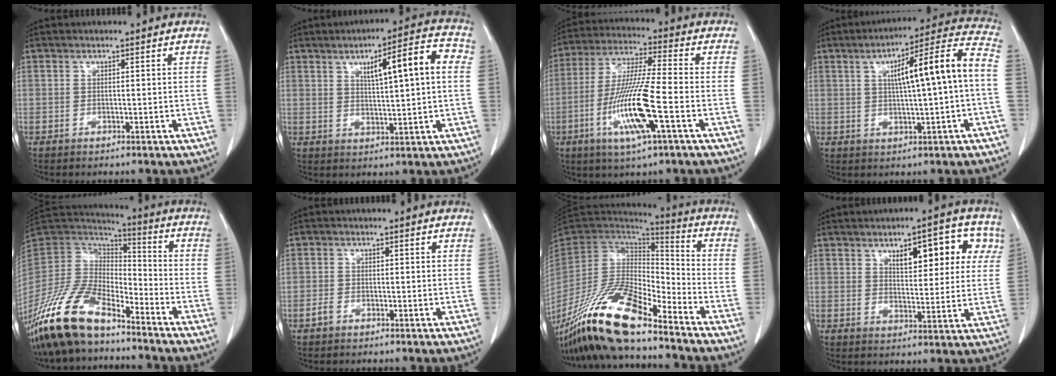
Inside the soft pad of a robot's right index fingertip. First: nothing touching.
{"total": 10.2, "force": [2.9, 1.5, 9.7], "torque": [-0.141, 0.021, 0.040]}
{"total": 13.7, "force": [-4.4, 0.4, 13.0], "torque": [-0.268, -0.015, -0.086]}
{"total": 13.3, "force": [1.0, 0.6, 13.2], "torque": [-0.196, 0.031, 0.014]}
{"total": 15.5, "force": [-11.9, 5.5, 8.2], "torque": [-0.173, 0.009, -0.231]}
{"total": 1.3, "force": [-0.7, 0.9, 0.4], "torque": [-0.011, 0.003, -0.014]}
{"total": 18.4, "force": [-14.1, 4.0, 11.2], "torque": [-0.225, -0.015, -0.265]}
{"total": 10.3, "force": [4.7, 4.1, 8.1], "torque": [-0.100, 0.021, 0.066]}